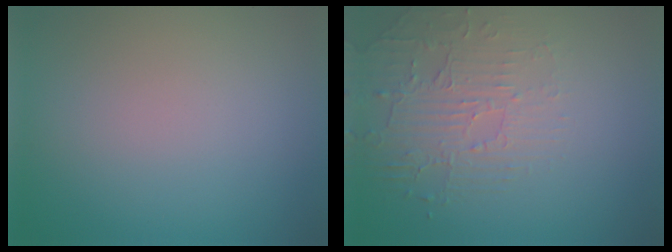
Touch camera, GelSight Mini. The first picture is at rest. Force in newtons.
{"total": 2.2, "press": 1.7, "slide": 1.5}